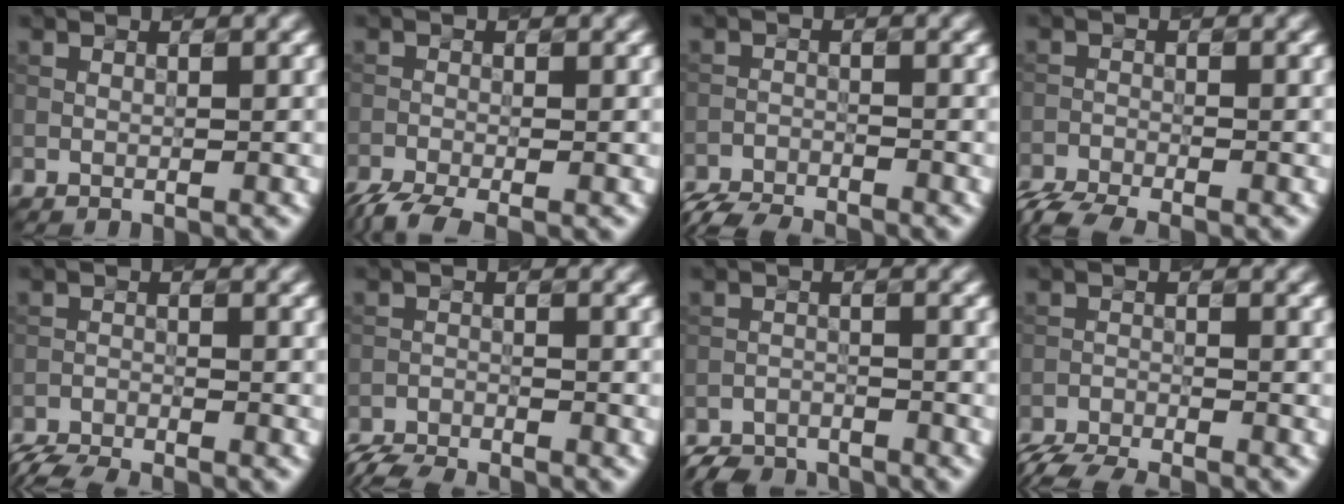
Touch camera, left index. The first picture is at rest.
{"total": 3.4, "force": [-2.7, 0.7, 1.9], "torque": [-0.040, -0.012, -0.062]}
{"total": 5.0, "force": [-4.9, 0.6, 1.0], "torque": [-0.029, -0.020, -0.089]}
{"total": 4.6, "force": [-4.1, 0.7, 1.8], "torque": [-0.042, -0.022, -0.082]}
{"total": 4.4, "force": [-4.3, 0.4, 0.9], "torque": [-0.029, -0.019, -0.079]}
{"total": 4.3, "force": [-4.2, 0.3, 0.8], "torque": [-0.025, -0.017, -0.079]}
{"total": 3.6, "force": [-3.5, 0.9, 0.4], "torque": [-0.001, -0.004, -0.070]}
{"total": 5.7, "force": [-5.5, 0.7, 1.4], "torque": [-0.039, -0.023, -0.096]}